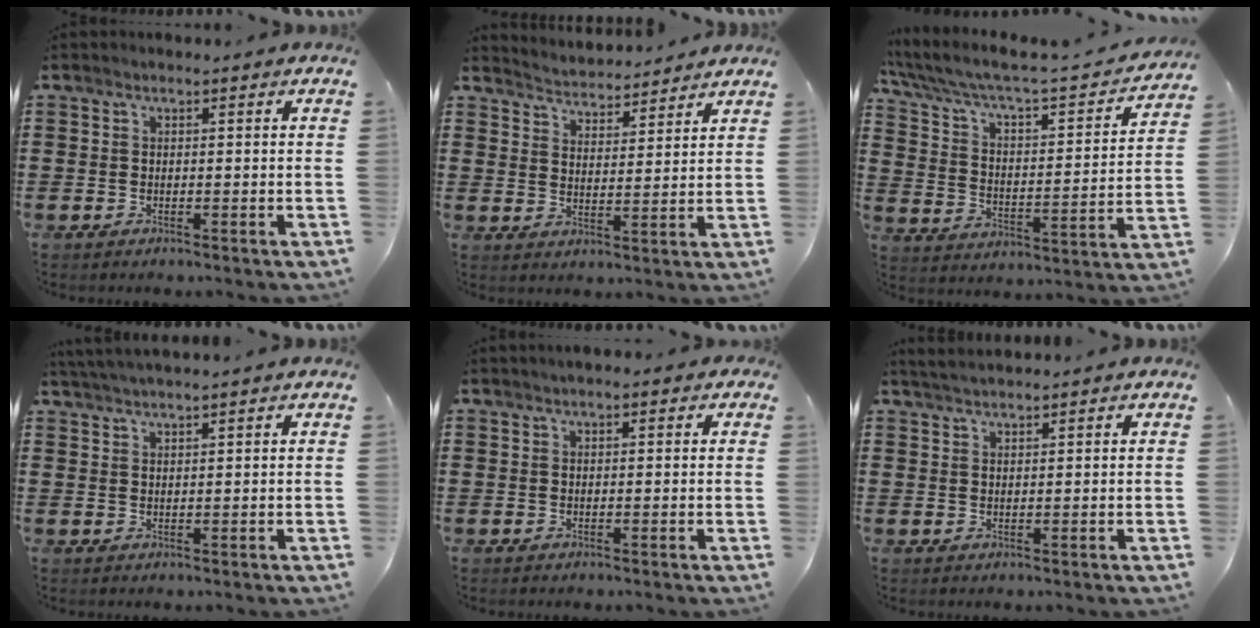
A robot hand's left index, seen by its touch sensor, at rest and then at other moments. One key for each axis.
{"total": 3.6, "fx": 3.6, "fy": 0.1, "fz": -0.4, "tx": -0.010, "ty": -0.024, "tz": 0.062}
{"total": 4.4, "fx": 3.5, "fy": 0.9, "fz": 2.6, "tx": -0.071, "ty": -0.037, "tz": 0.049}
{"total": 2.2, "fx": 2.1, "fy": -0.6, "fz": 0.5, "tx": -0.013, "ty": 0.000, "tz": 0.041}
{"total": 1.2, "fx": 0.6, "fy": 0.5, "fz": 0.9, "tx": -0.017, "ty": 0.006, "tz": 0.010}
{"total": 1.8, "fx": 1.8, "fy": 0.0, "fz": 0.6, "tx": -0.014, "ty": 0.002, "tz": 0.035}